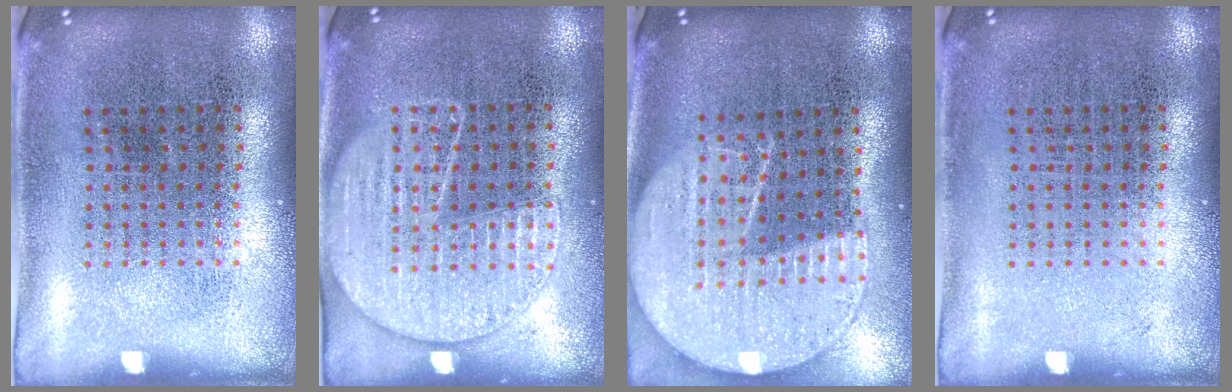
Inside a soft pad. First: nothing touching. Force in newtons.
{"total": 1.6, "press": 1.5, "slide": 0.5}
{"total": 2.1, "press": 1.8, "slide": 1.1}
{"total": 0.0}